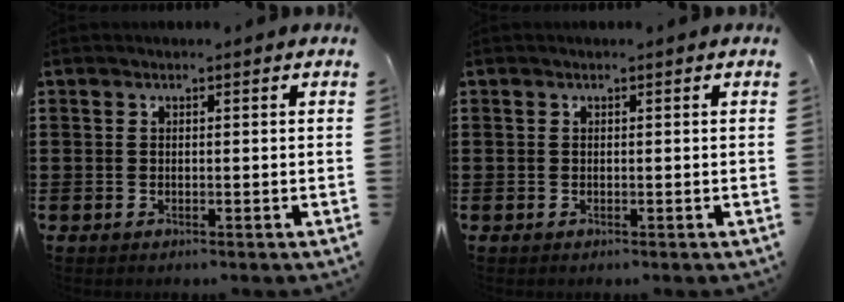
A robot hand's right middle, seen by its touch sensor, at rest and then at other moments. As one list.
[{"total": 0.0}]